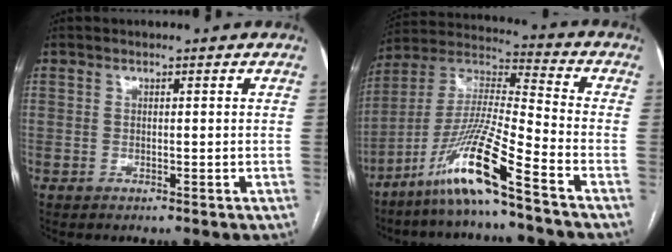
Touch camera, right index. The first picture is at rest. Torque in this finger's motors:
{"motor_torque": [0.51, -0.19, 0.64, 0.21]}